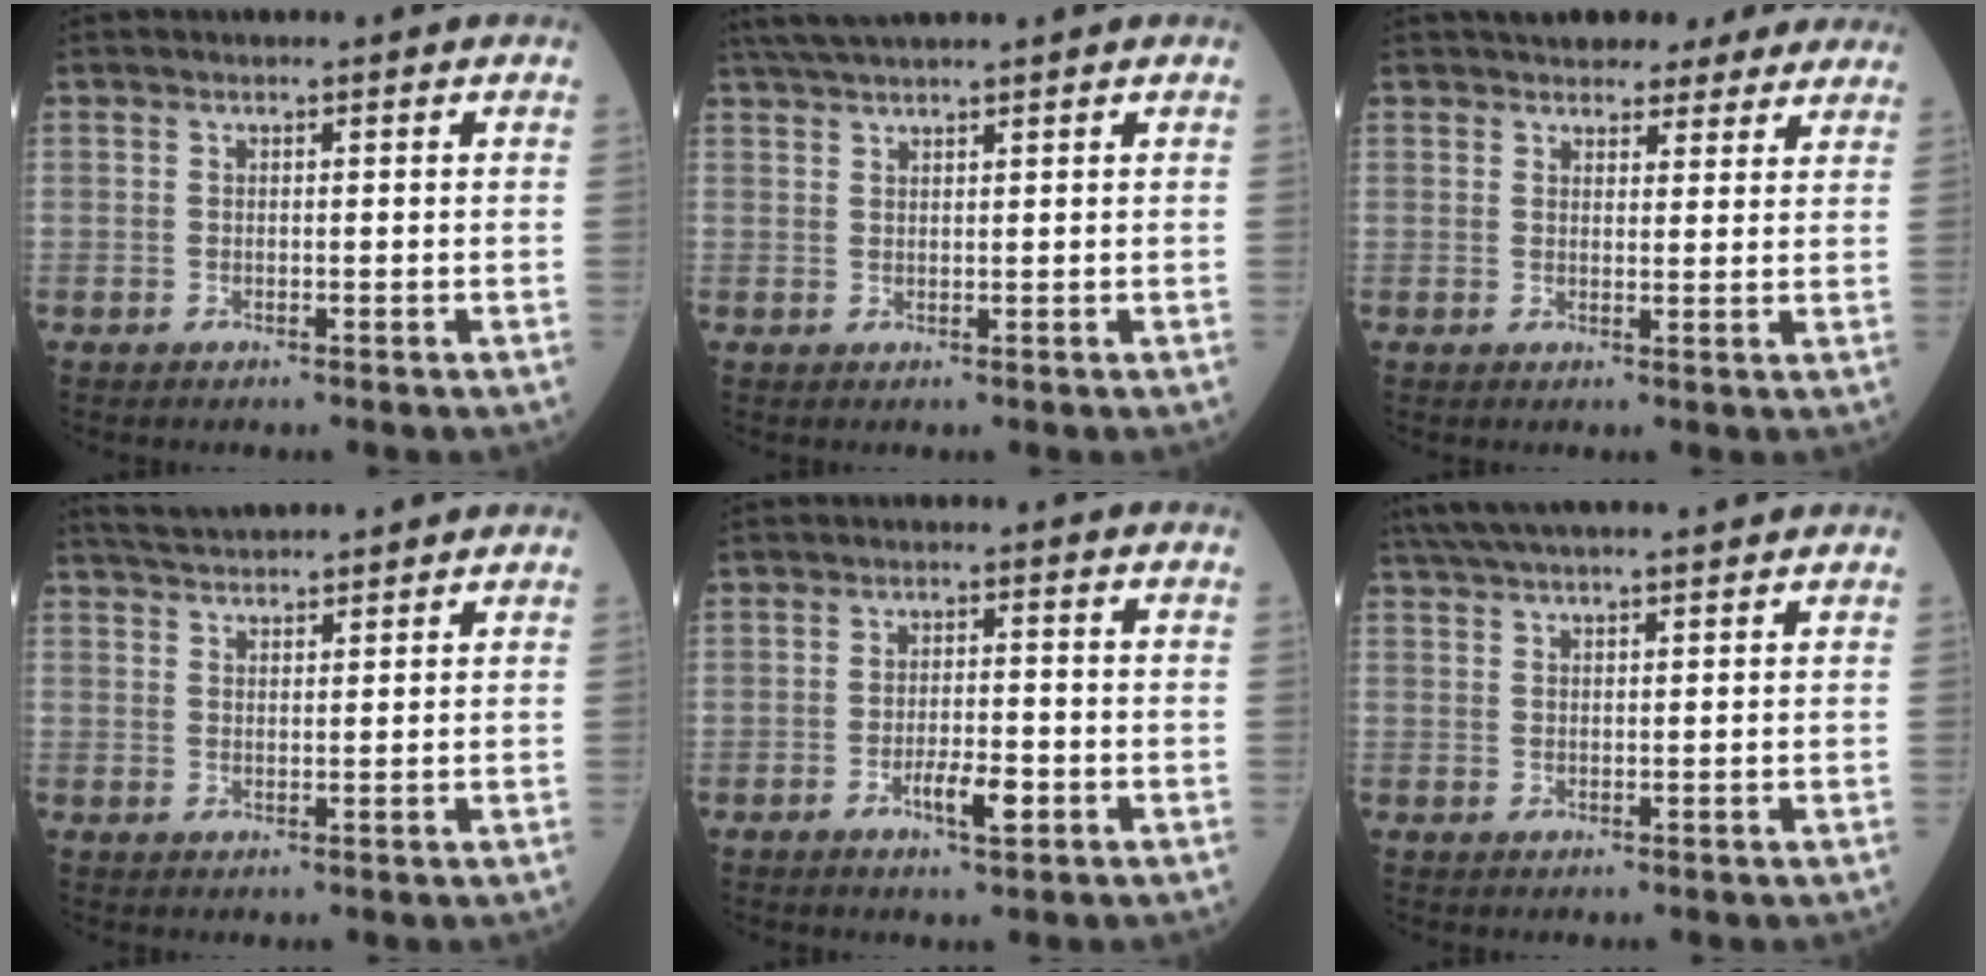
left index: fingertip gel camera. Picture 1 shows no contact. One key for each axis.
{"total": 5.5, "fx": 4.8, "fy": -0.5, "fz": 2.6, "tx": -0.045, "ty": 0.033, "tz": 0.090}
{"total": 10.1, "fx": 9.0, "fy": 3.7, "fz": 3.0, "tx": -0.019, "ty": 0.021, "tz": 0.101}
{"total": 8.6, "fx": 8.2, "fy": 0.7, "fz": 2.7, "tx": -0.050, "ty": 0.037, "tz": 0.127}
{"total": 4.3, "fx": -1.9, "fy": 1.0, "fz": 3.8, "tx": -0.068, "ty": 0.001, "tz": -0.029}
{"total": 12.4, "fx": 11.0, "fy": 0.7, "fz": 5.8, "tx": -0.103, "ty": 0.038, "tz": 0.166}